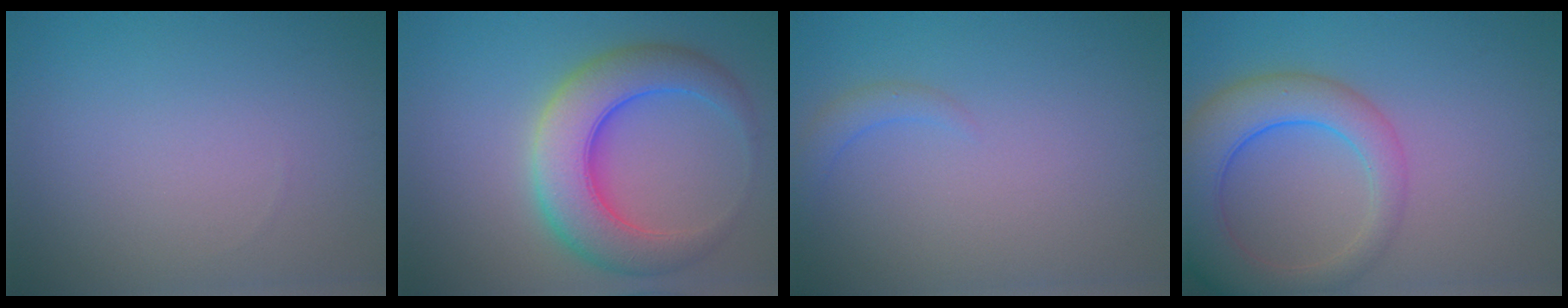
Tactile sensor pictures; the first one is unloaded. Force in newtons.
{"total": 8.0, "press": 8.0, "slide": 0.1}
{"total": 1.4, "press": 1.4, "slide": 0.2}
{"total": 7.3, "press": 7.2, "slide": 0.6}